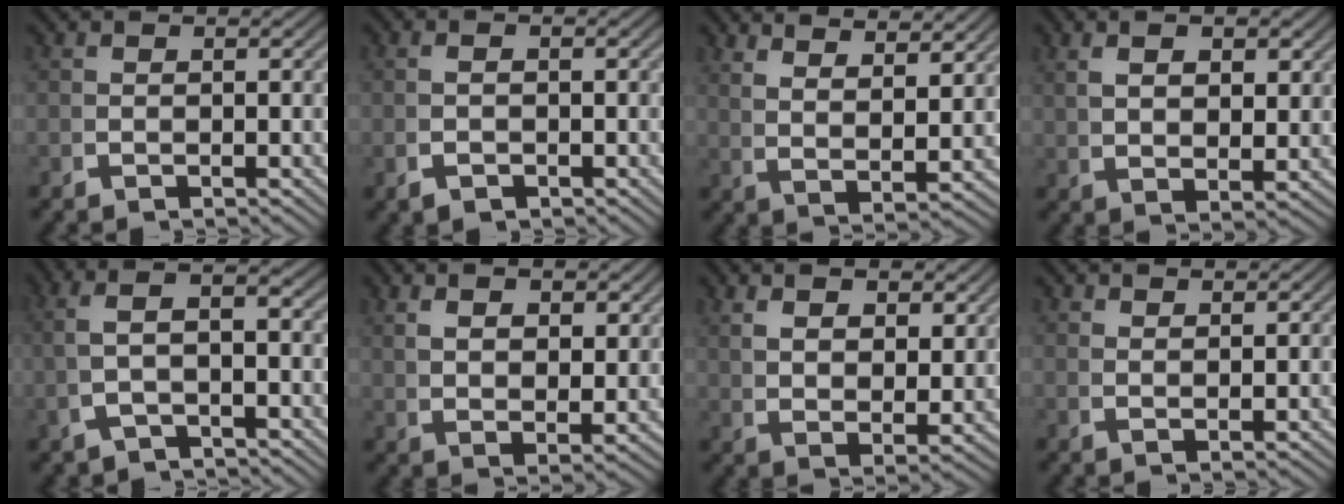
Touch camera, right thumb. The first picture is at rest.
{"total": 1.2, "force": [-0.6, 0.5, 0.9], "torque": [-0.017, 0.004, -0.009]}
{"total": 5.0, "force": [3.6, 1.1, 3.3], "torque": [-0.053, 0.001, 0.070]}
{"total": 3.1, "force": [1.6, 0.9, 2.5], "torque": [-0.035, 0.002, 0.040]}
{"total": 4.0, "force": [0.0, 1.4, 3.7], "torque": [-0.070, 0.014, -0.001]}
{"total": 3.6, "force": [2.4, 1.1, 2.5], "torque": [-0.031, -0.002, 0.051]}
{"total": 4.4, "force": [2.7, 1.6, 3.0], "torque": [-0.038, -0.003, 0.055]}
{"total": 1.8, "force": [1.7, -0.3, 0.4], "torque": [-0.001, 0.004, 0.035]}